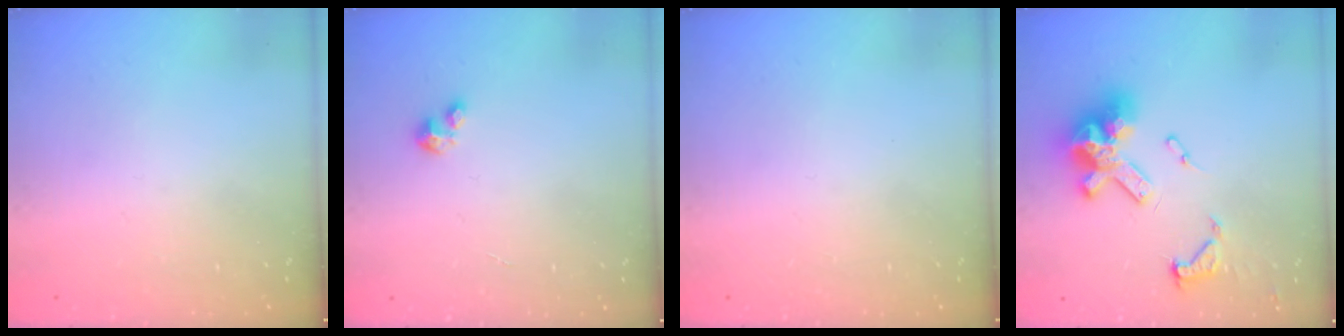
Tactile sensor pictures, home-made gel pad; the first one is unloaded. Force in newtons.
{"total": 2.0, "press": 2.0, "slide": 0.2}
{"total": 0.0}
{"total": 13.6, "press": 13.6, "slide": 0.6}